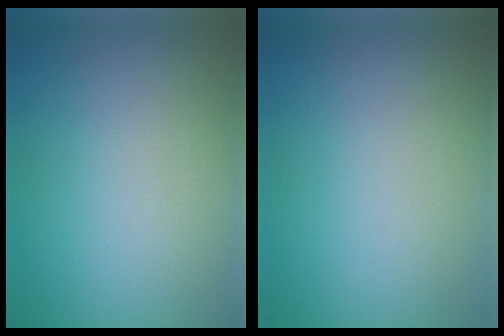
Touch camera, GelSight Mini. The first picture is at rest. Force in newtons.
{"total": 0.0}